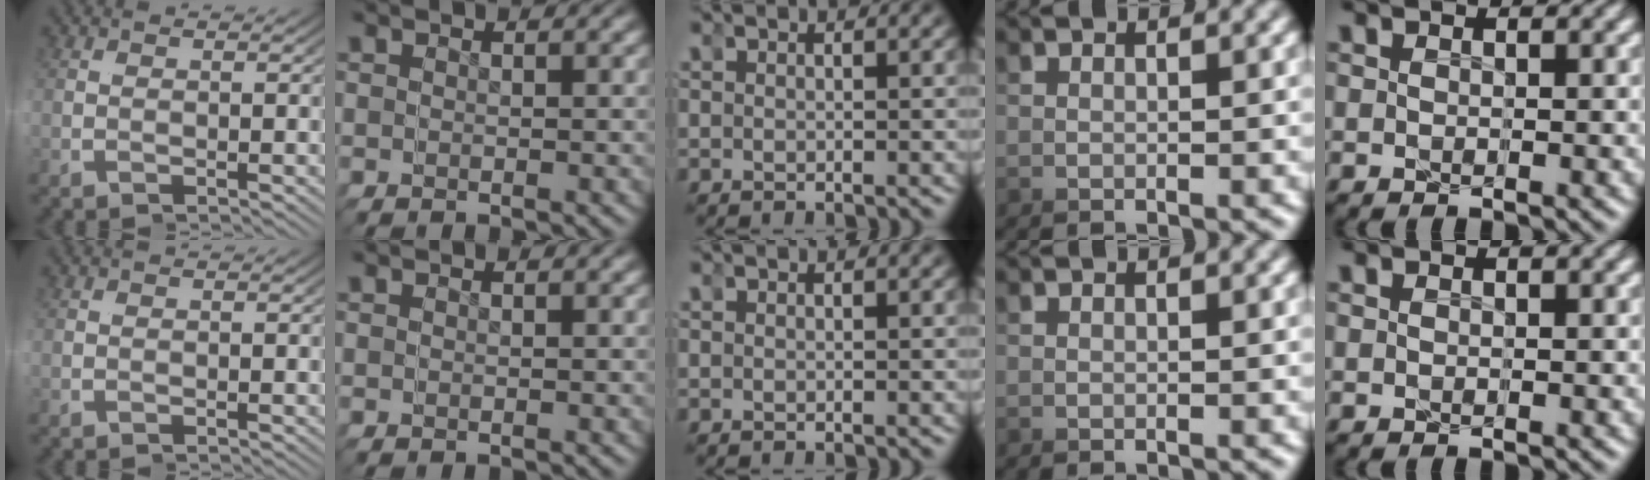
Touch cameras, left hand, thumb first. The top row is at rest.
{}